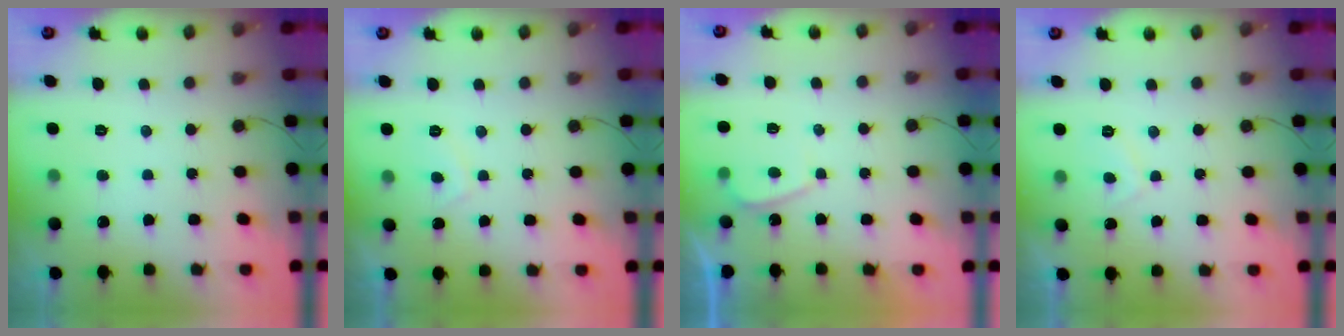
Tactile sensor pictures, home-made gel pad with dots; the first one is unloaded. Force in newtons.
{"total": 1.5, "press": 1.3, "slide": 0.7}
{"total": 0.8, "press": 0.6, "slide": 0.5}
{"total": 1.6, "press": 1.4, "slide": 0.7}